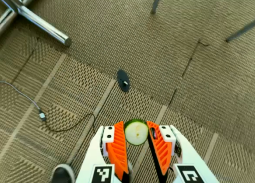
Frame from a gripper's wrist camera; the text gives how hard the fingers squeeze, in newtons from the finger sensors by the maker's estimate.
{"total": 6.5, "left": 5.9, "right": 7.0}